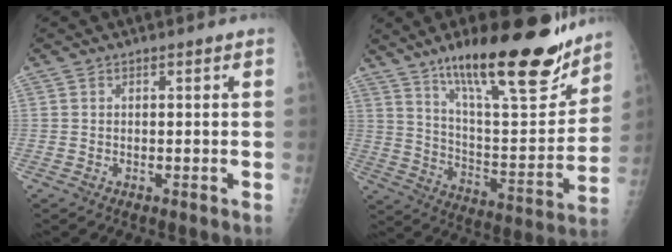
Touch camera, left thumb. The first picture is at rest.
{"total": 25.2, "force": [17.4, 6.7, 17.0], "torque": [-0.227, -0.083, 0.281]}